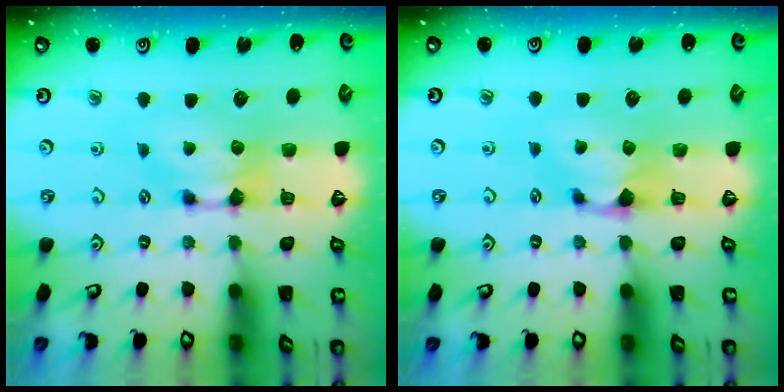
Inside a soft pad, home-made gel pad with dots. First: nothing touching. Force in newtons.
{"total": 1.1, "press": 0.8, "slide": 0.7}